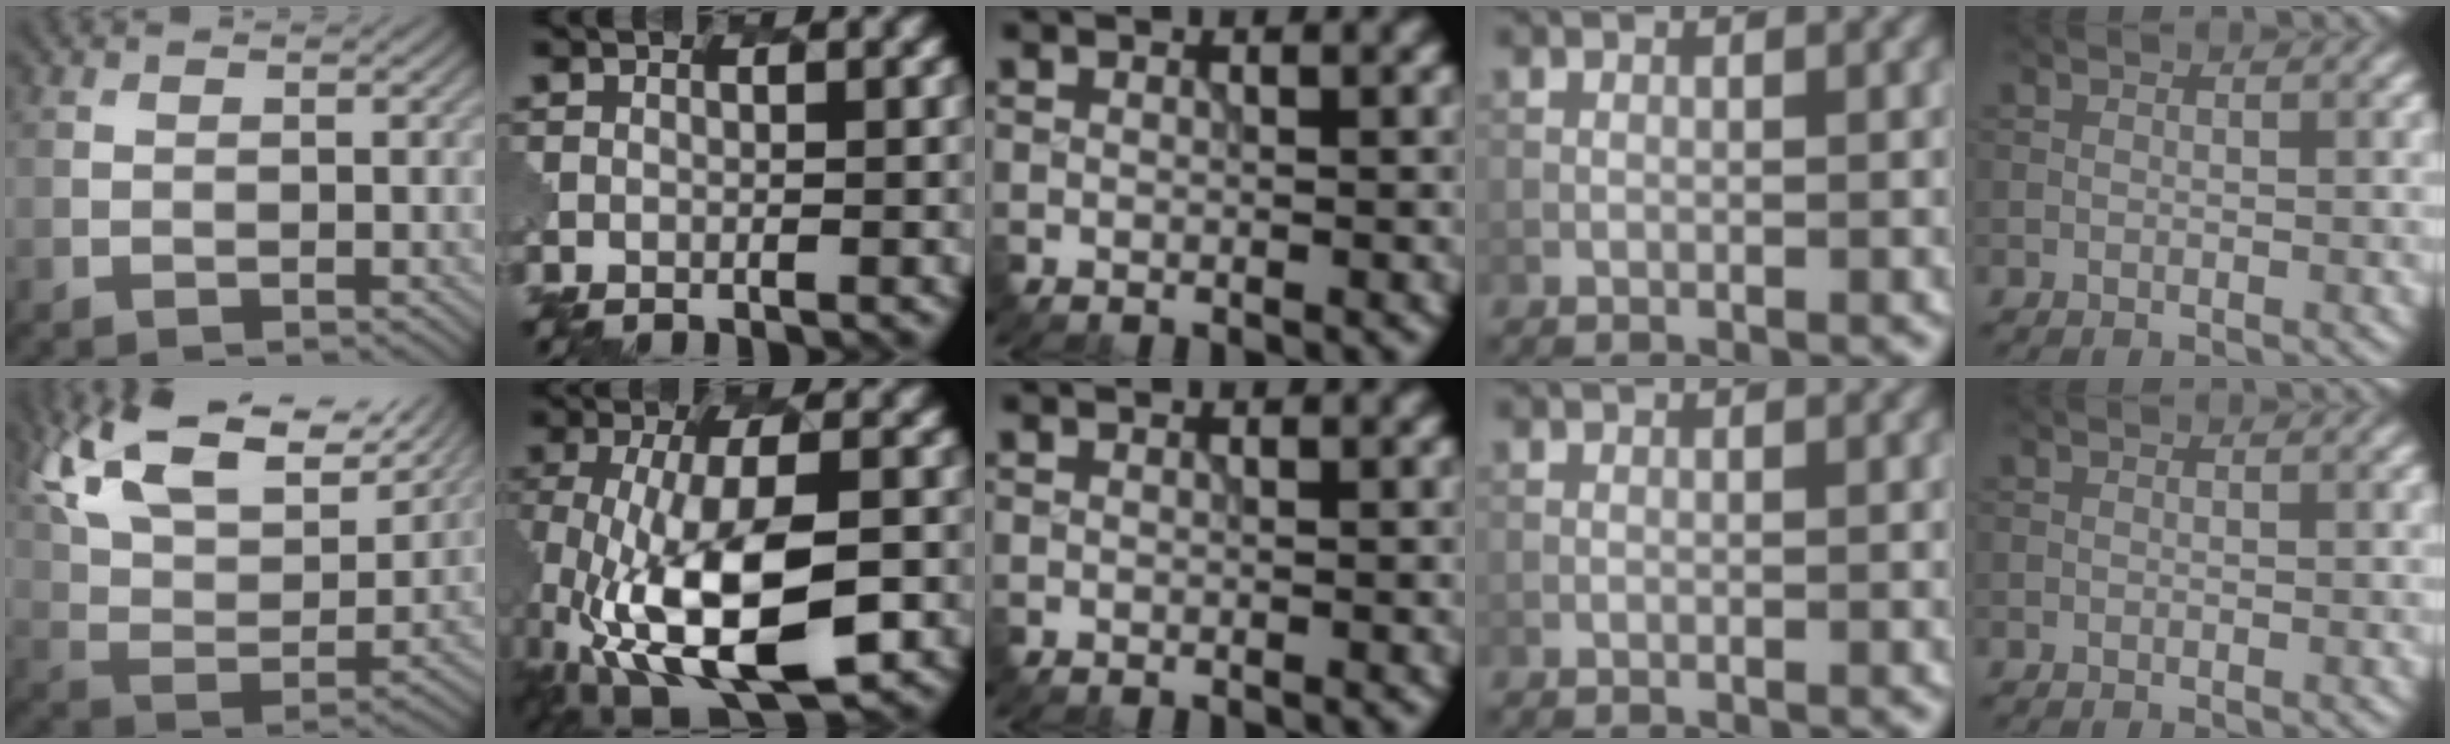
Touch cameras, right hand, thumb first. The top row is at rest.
{"thumb": {"total": 17.4, "force": [12.0, 6.7, 10.7], "torque": [-0.232, 0.027, 0.179]}, "index": {"total": 12.5, "force": [-4.5, 4.8, 10.6], "torque": [-0.205, -0.018, -0.076]}}